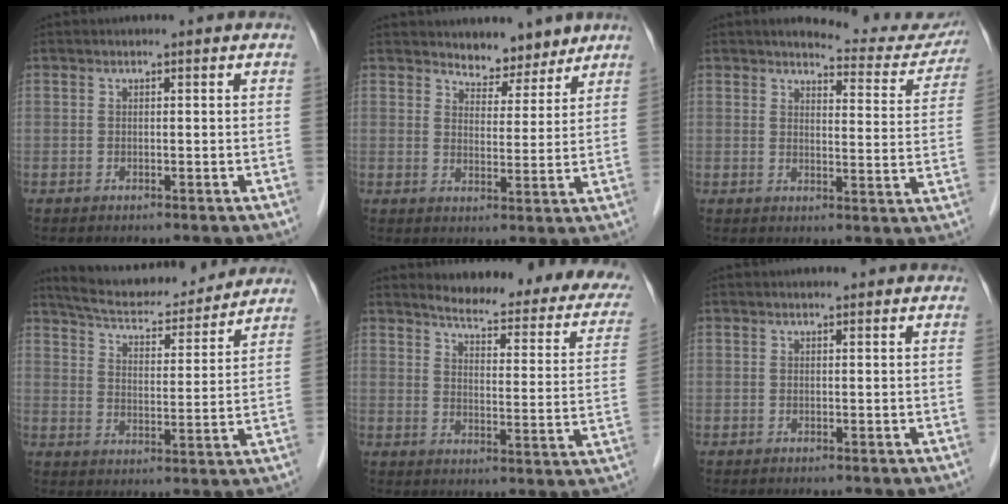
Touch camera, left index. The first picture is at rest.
{"total": 5.1, "force": [4.6, 2.1, 0.6], "torque": [-0.005, -0.001, 0.067]}
{"total": 11.7, "force": [11.2, 2.5, 2.2], "torque": [-0.005, -0.032, 0.115]}
{"total": 17.3, "force": [16.1, 2.8, 5.8], "torque": [-0.089, 0.009, 0.236]}
{"total": 21.3, "force": [18.8, 4.5, 9.0], "torque": [-0.095, -0.058, 0.207]}
{"total": 1.1, "force": [1.0, 0.1, 0.5], "torque": [-0.010, 0.010, 0.017]}